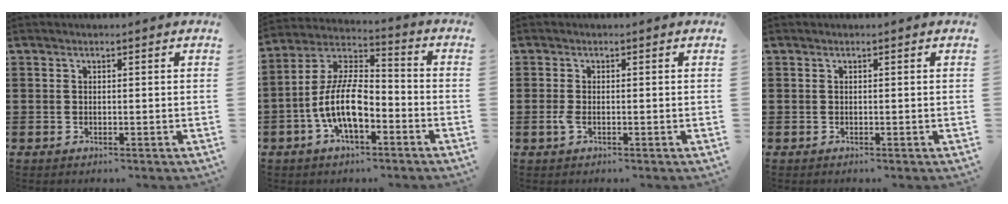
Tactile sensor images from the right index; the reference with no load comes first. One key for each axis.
{"total": 10.8, "fx": -4.3, "fy": 4.6, "fz": 8.7, "tx": -0.209, "ty": -0.005, "tz": -0.087}
{"total": 1.4, "fx": -0.5, "fy": 0.5, "fz": 1.2, "tx": -0.038, "ty": -0.008, "tz": -0.013}
{"total": 0.0}